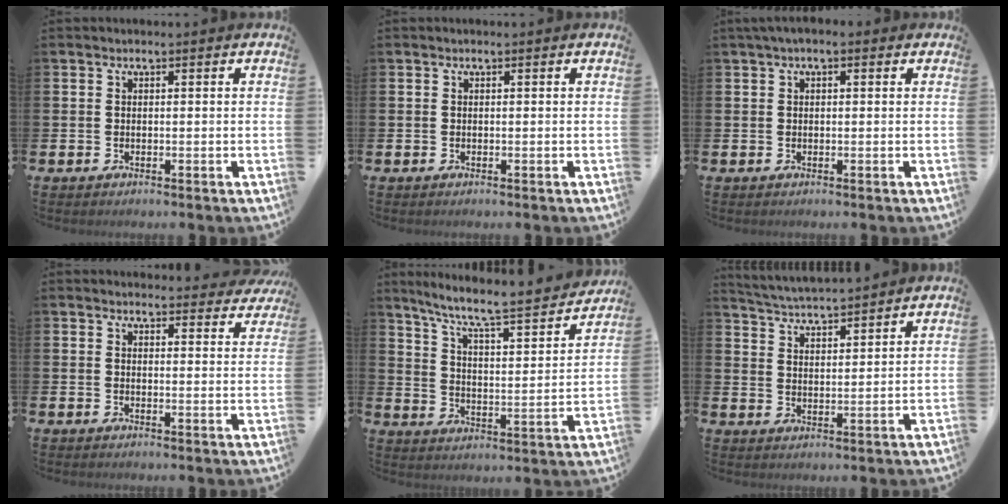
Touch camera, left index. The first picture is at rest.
{"total": 0.0}
{"total": 1.3, "force": [0.5, 0.7, 0.9], "torque": [-0.017, 0.007, 0.007]}
{"total": 2.8, "force": [2.8, 0.6, 0.0], "torque": [0.002, -0.018, 0.048]}
{"total": 7.9, "force": [6.9, 0.9, 3.8], "torque": [-0.099, -0.052, 0.109]}
{"total": 4.3, "force": [4.3, -0.1, 0.1], "torque": [-0.024, -0.028, 0.076]}